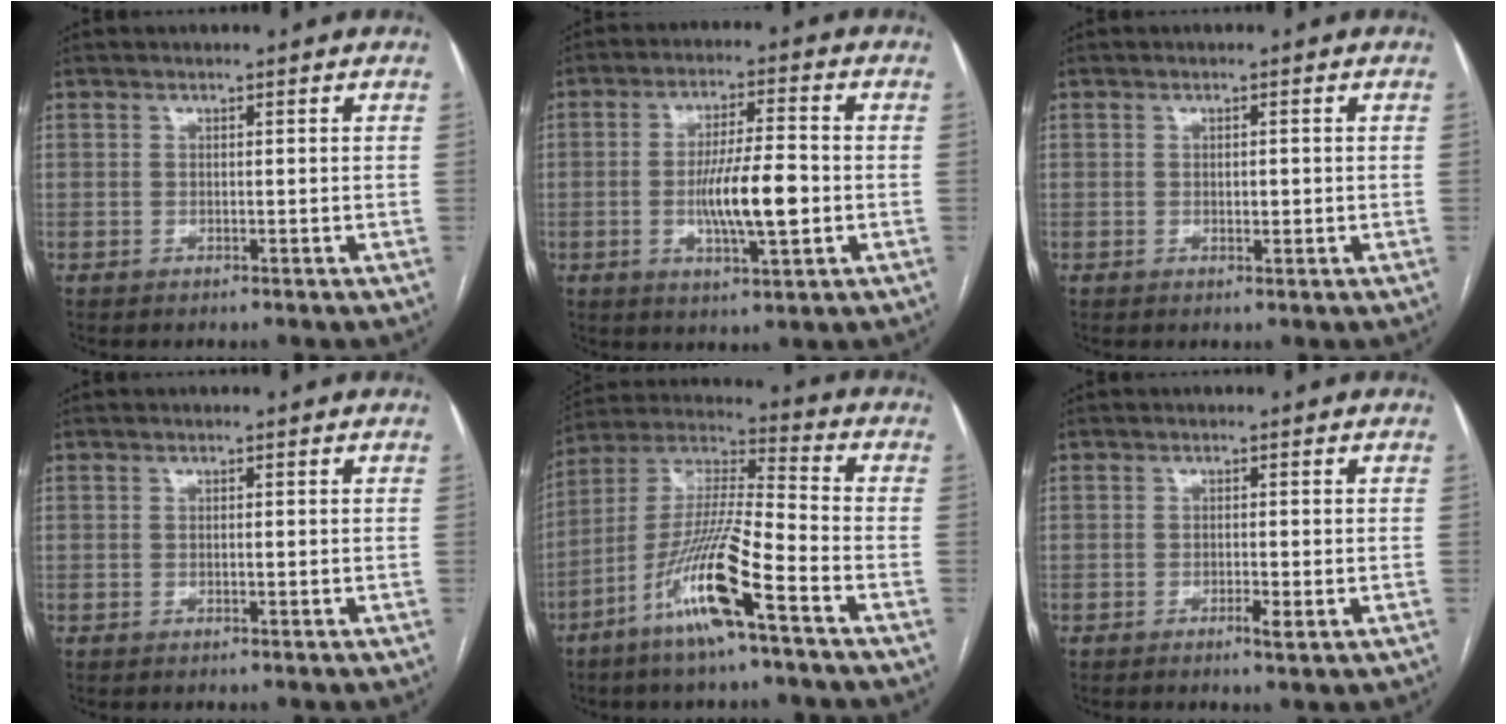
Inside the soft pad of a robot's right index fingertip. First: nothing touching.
{"total": 9.9, "force": [-1.7, 1.5, 9.6], "torque": [-0.175, -0.003, -0.029]}
{"total": 1.3, "force": [-0.1, 0.6, 1.2], "torque": [-0.019, 0.000, 0.001]}
{"total": 0.5, "force": [-0.1, 0.1, 0.5], "torque": [-0.010, 0.000, 0.000]}
{"total": 15.2, "force": [-7.7, 0.6, 13.1], "torque": [-0.265, -0.013, -0.150]}
{"total": 2.0, "force": [-0.8, 0.4, 1.8], "torque": [-0.028, -0.001, -0.012]}